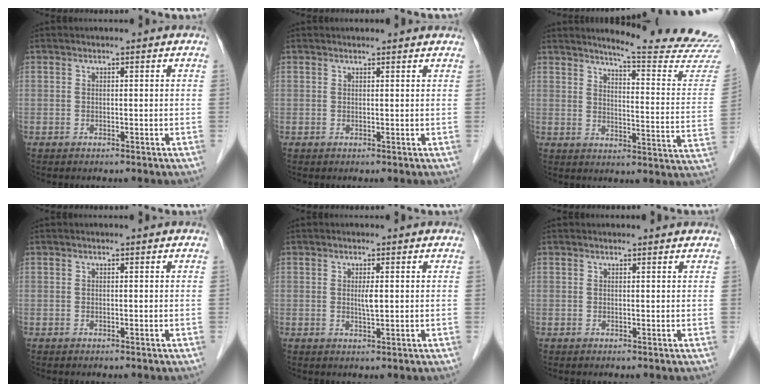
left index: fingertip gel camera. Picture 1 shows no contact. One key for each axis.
{"total": 2.9, "fx": 2.8, "fy": 0.3, "fz": 0.5, "tx": -0.013, "ty": 0.010, "tz": 0.027}
{"total": 19.6, "fx": 18.7, "fy": -1.0, "fz": 5.8, "tx": -0.080, "ty": -0.130, "tz": 0.213}
{"total": 0.0}
{"total": 1.8, "fx": 0.3, "fy": 0.2, "fz": 1.7, "tx": -0.035, "ty": -0.002, "tz": 0.006}
{"total": 2.3, "fx": 2.2, "fy": 0.3, "fz": 0.4, "tx": -0.013, "ty": 0.009, "tz": 0.022}